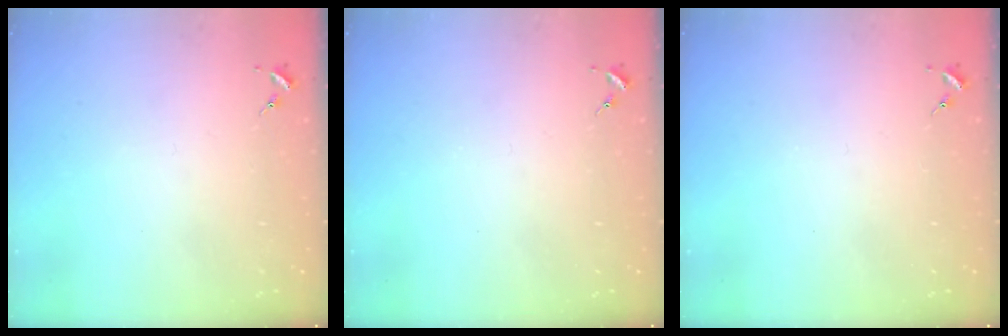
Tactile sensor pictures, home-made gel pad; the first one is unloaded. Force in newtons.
{"total": 0.0}
{"total": 0.0}